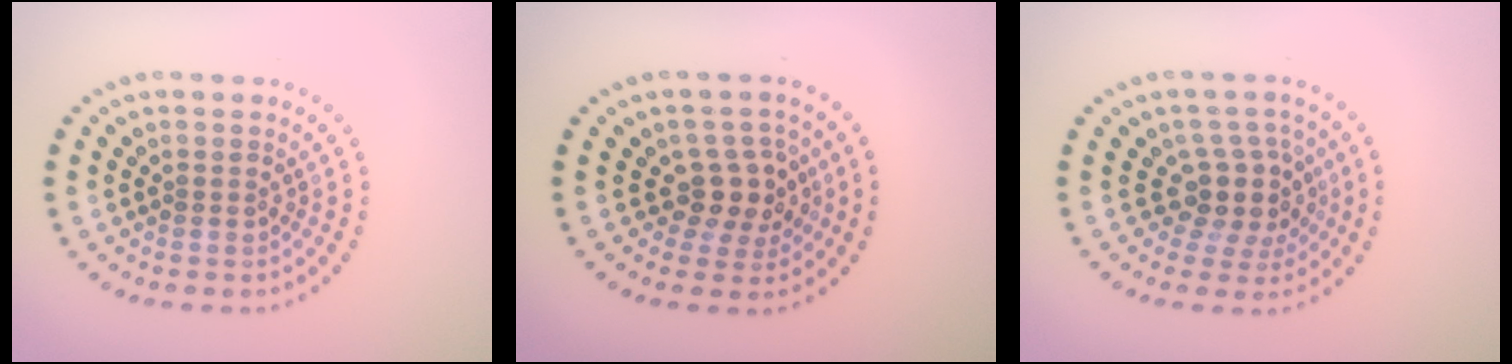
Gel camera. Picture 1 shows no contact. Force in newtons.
{"total": 3.4, "press": 3.1, "slide": 1.5}
{"total": 3.8, "press": 2.9, "slide": 2.4}